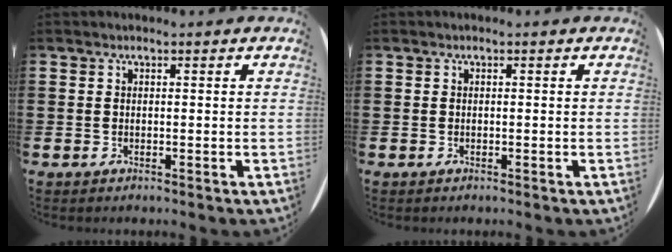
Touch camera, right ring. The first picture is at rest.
{"total": 0.0}